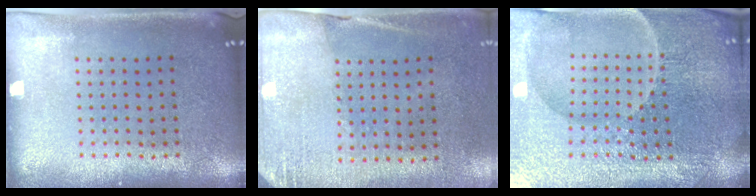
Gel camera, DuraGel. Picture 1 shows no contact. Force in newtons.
{"total": 2.7, "press": 2.4, "slide": 1.2}
{"total": 5.4, "press": 5.2, "slide": 1.6}